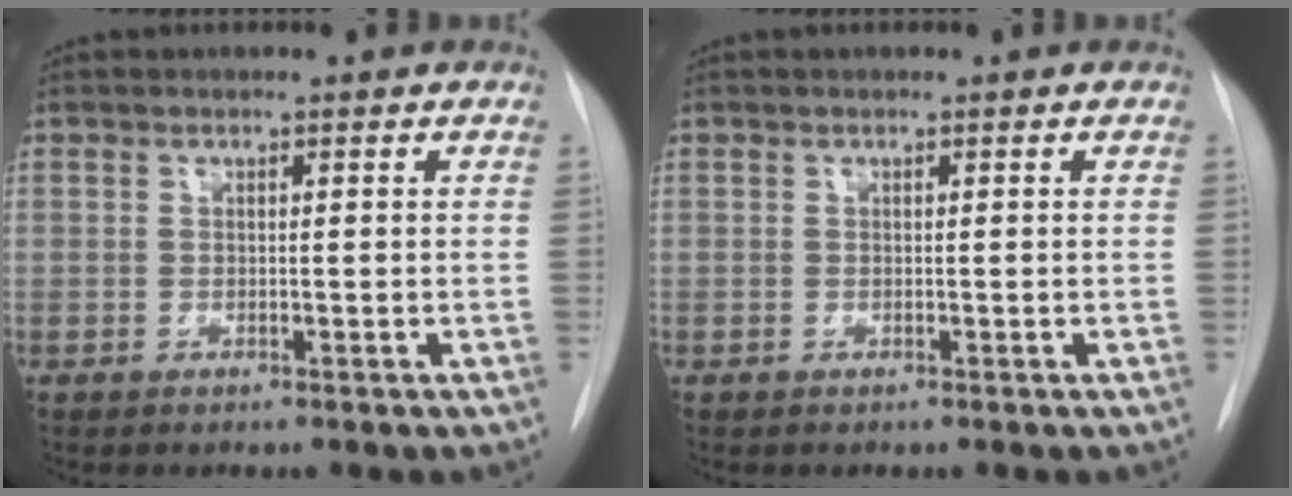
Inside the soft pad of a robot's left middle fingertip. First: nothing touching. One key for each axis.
{"total": 0.0}